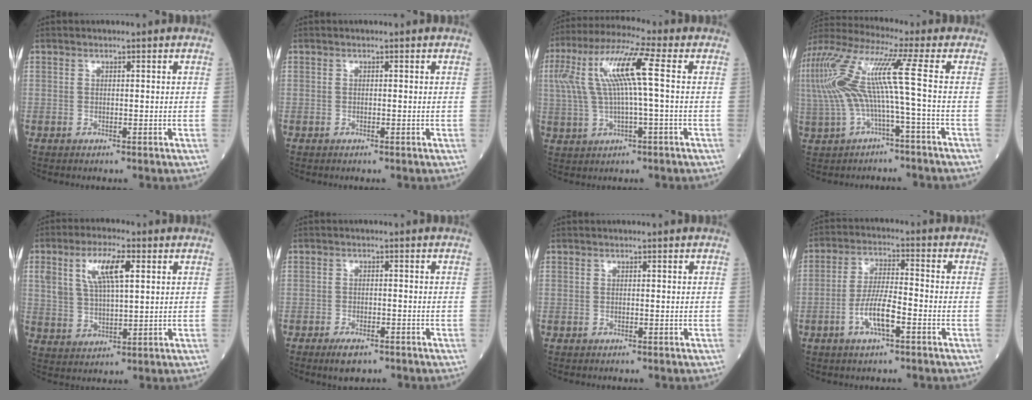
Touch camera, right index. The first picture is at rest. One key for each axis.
{"total": 0.0}
{"total": 11.8, "fx": 1.9, "fy": 1.0, "fz": 11.6, "tx": -0.243, "ty": 0.034, "tz": 0.035}
{"total": 13.0, "fx": -0.6, "fy": 0.2, "fz": 13.0, "tx": -0.285, "ty": 0.037, "tz": -0.017}
{"total": 8.8, "fx": 3.3, "fy": 2.8, "fz": 7.7, "tx": -0.156, "ty": 0.017, "tz": 0.067}
{"total": 3.5, "fx": -2.4, "fy": 1.3, "fz": 2.1, "tx": -0.042, "ty": -0.003, "tz": -0.036}
{"total": 0.0}
{"total": 6.9, "fx": -2.8, "fy": 1.4, "fz": 6.2, "tx": -0.123, "ty": 0.002, "tz": -0.055}